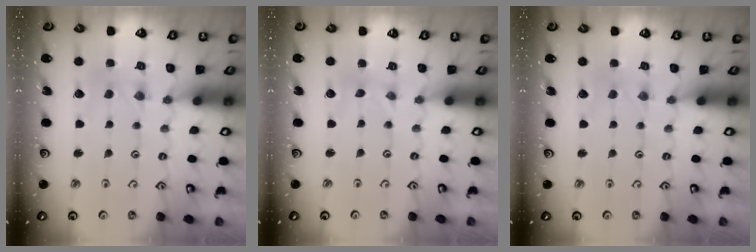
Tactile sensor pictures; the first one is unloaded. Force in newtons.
{"total": 0.0}
{"total": 0.0}